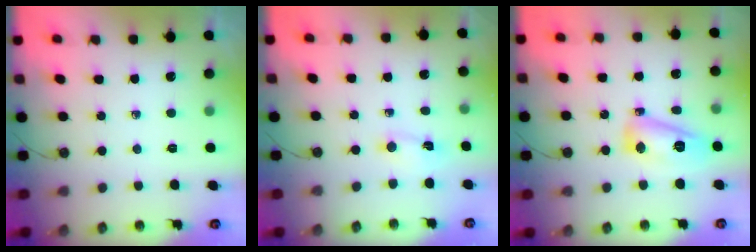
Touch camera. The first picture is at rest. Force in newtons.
{"total": 1.1, "press": 1.0, "slide": 0.6}
{"total": 12.2, "press": 12.1, "slide": 1.1}